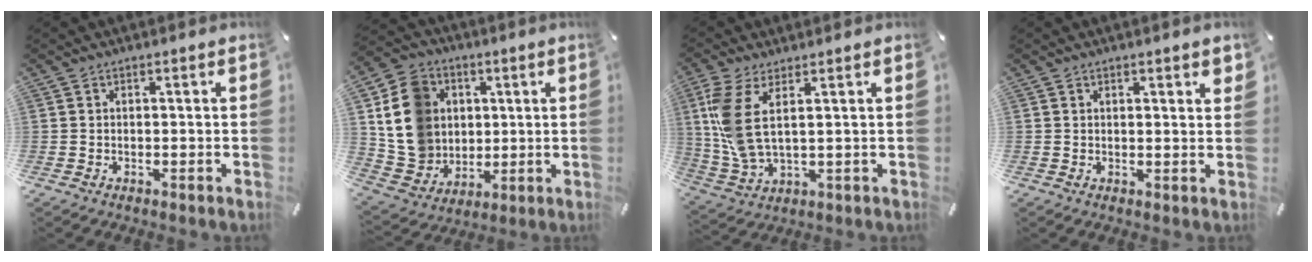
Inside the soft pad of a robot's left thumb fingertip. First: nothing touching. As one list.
[{"total": 14.6, "force": [2.5, 13.2, 5.8], "torque": [-0.124, 0.000, 0.053]}, {"total": 9.3, "force": [2.8, 3.5, 8.1], "torque": [-0.198, -0.017, 0.051]}, {"total": 1.5, "force": [1.2, 0.3, 0.9], "torque": [-0.010, -0.003, 0.020]}]